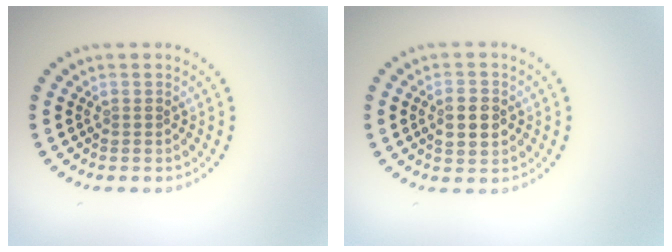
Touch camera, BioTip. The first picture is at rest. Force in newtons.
{"total": 2.9, "press": 2.9, "slide": 0.1}